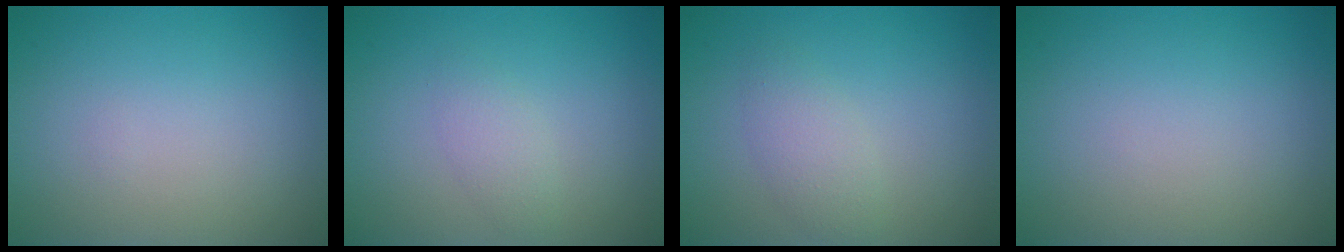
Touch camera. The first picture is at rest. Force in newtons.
{"total": 1.5, "press": 1.5, "slide": 0.0}
{"total": 2.1, "press": 2.1, "slide": 0.2}
{"total": 0.0}